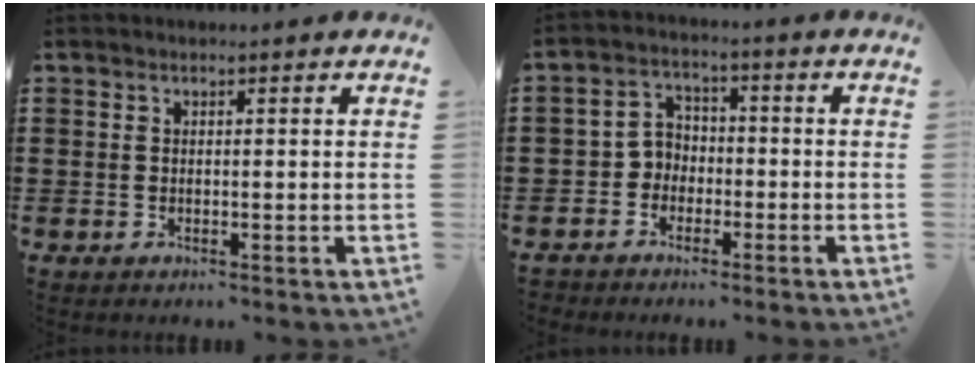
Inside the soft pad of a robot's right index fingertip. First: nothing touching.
{"total": 4.1, "force": [-2.1, 3.4, 0.5], "torque": [-0.031, 0.007, -0.050]}